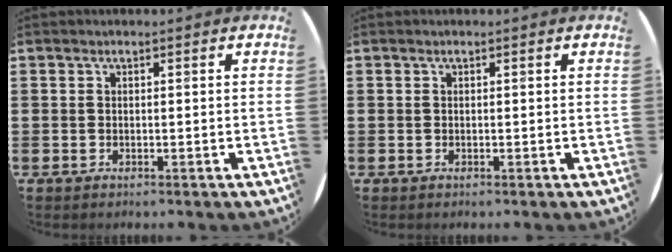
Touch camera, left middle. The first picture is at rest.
{"total": 0.0}